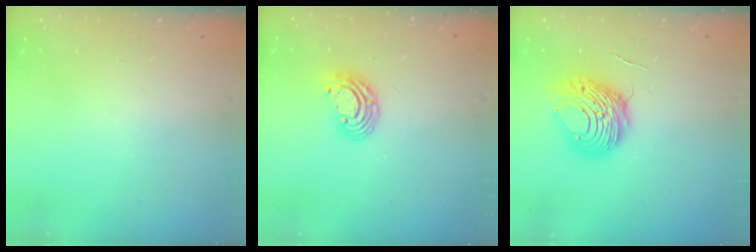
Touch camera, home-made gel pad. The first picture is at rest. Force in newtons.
{"total": 8.0, "press": 8.0, "slide": 0.4}
{"total": 9.6, "press": 9.6, "slide": 0.8}